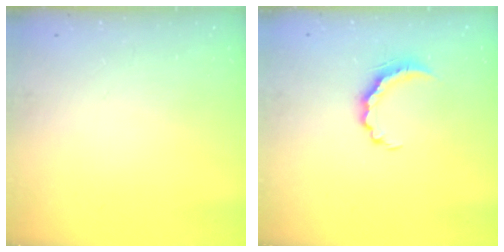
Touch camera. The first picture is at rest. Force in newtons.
{"total": 5.6, "press": 5.6, "slide": 0.7}